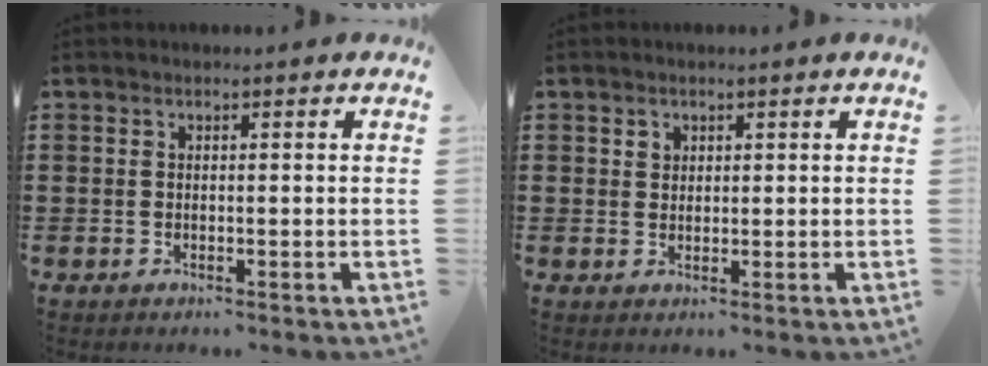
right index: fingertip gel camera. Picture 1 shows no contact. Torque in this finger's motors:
{"motor_torque": [0.00, 0.00, 0.00, 0.01]}